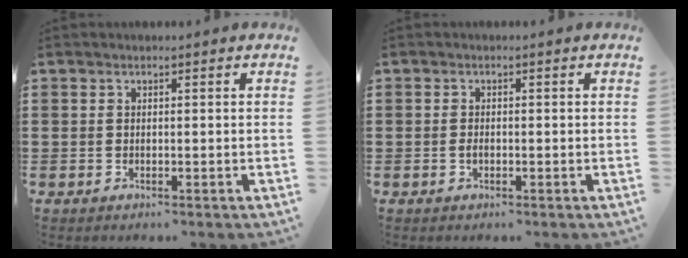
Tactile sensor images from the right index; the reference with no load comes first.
{"total": 0.9, "force": [-0.4, 0.3, 0.7], "torque": [-0.017, -0.005, -0.005]}